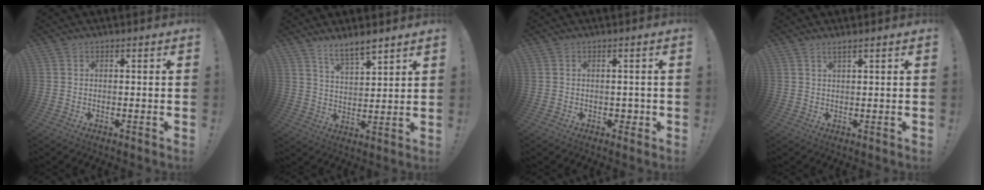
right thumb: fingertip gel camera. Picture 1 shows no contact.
{"total": 7.4, "force": [6.2, 2.0, 3.4], "torque": [-0.050, -0.045, 0.113]}
{"total": 1.5, "force": [0.0, 1.4, 0.7], "torque": [0.000, 0.000, -0.001]}
{"total": 1.9, "force": [1.4, -0.1, 1.2], "torque": [-0.026, -0.005, 0.024]}